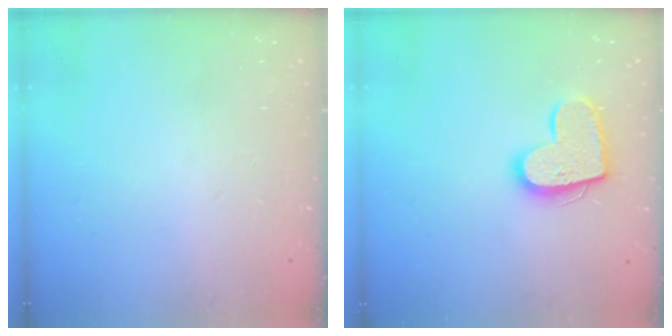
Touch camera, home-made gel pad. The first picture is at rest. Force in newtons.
{"total": 14.5, "press": 14.5, "slide": 0.9}